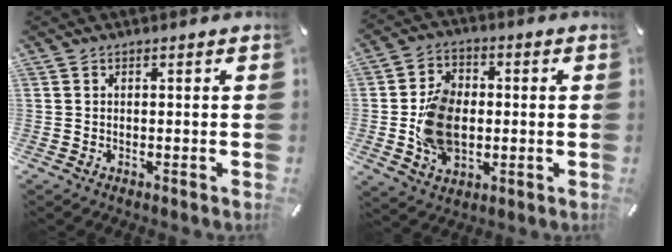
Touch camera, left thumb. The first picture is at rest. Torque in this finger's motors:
{"motor_torque": [0.51, 0.60, 1.20, 0.29, 0.36]}